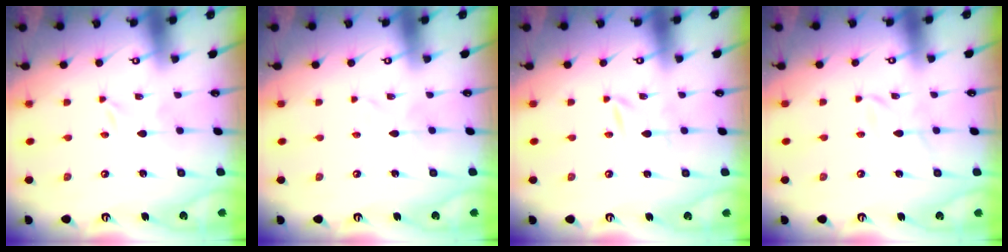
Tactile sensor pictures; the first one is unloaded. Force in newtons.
{"total": 2.8, "press": 2.8, "slide": 0.3}
{"total": 2.0, "press": 2.0, "slide": 0.2}
{"total": 3.9, "press": 3.9, "slide": 0.3}